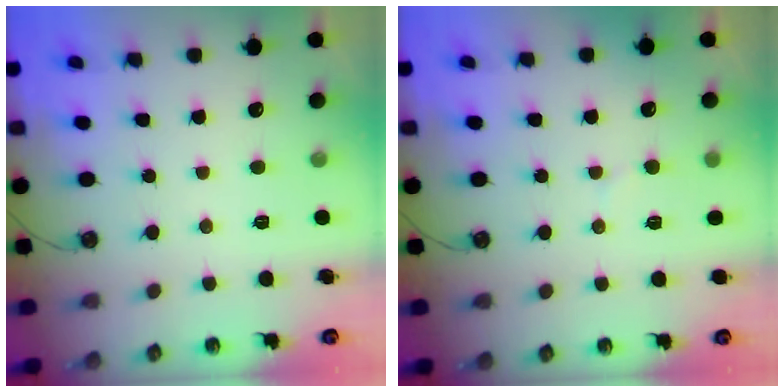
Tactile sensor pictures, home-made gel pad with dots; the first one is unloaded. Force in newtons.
{"total": 4.5, "press": 4.4, "slide": 1.0}